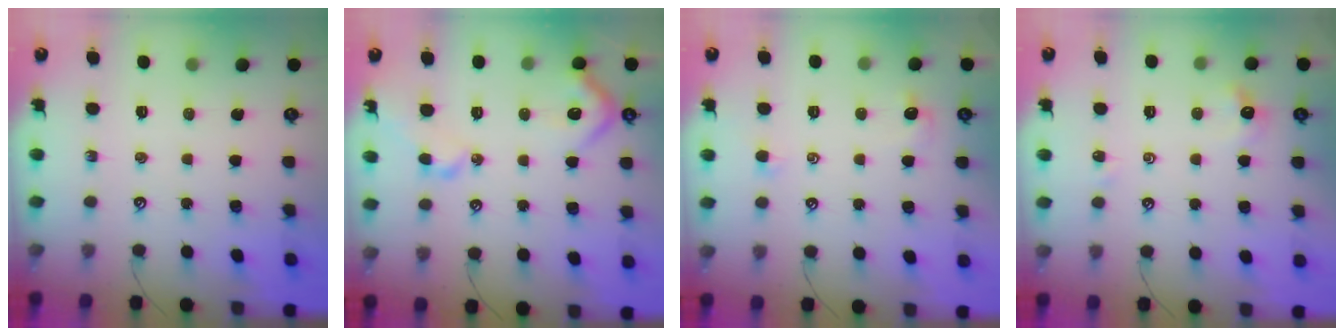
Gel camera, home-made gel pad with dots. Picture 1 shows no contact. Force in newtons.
{"total": 7.9, "press": 7.7, "slide": 1.5}
{"total": 1.0, "press": 0.8, "slide": 0.6}
{"total": 2.1, "press": 2.0, "slide": 0.6}